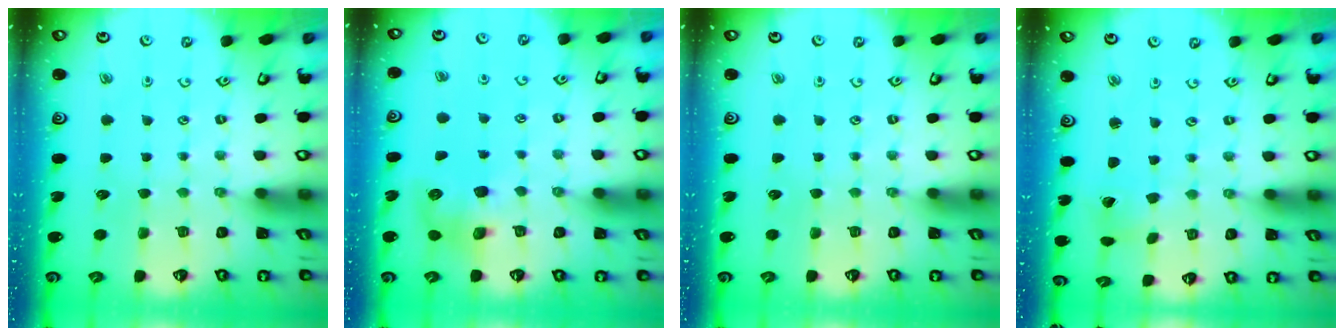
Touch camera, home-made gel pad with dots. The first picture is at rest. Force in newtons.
{"total": 9.3, "press": 9.2, "slide": 0.9}
{"total": 0.0}
{"total": 2.7, "press": 2.7, "slide": 0.5}